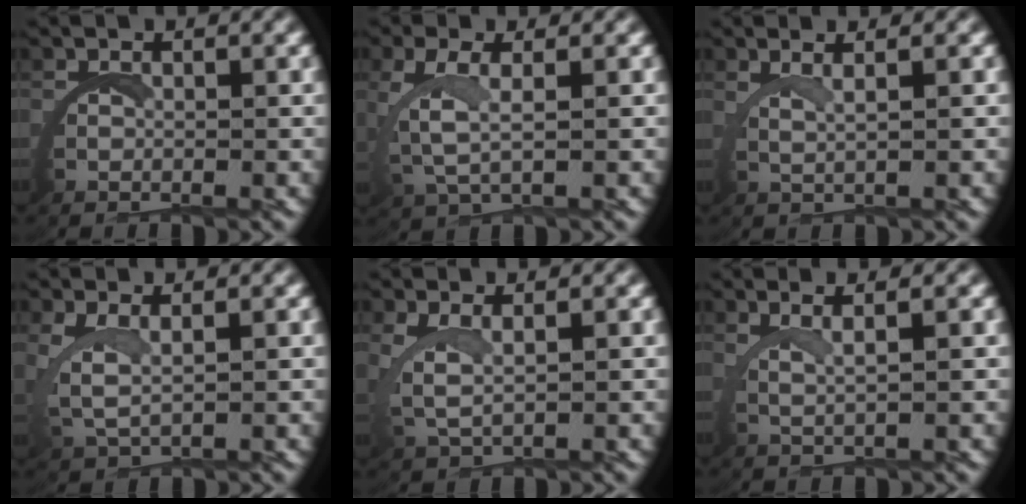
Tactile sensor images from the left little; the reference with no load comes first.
{"total": 3.1, "force": [1.2, 0.7, 2.7], "torque": [-0.078, -0.005, 0.032]}
{"total": 2.2, "force": [1.6, -0.8, 1.2], "torque": [-0.030, 0.001, 0.033]}
{"total": 2.8, "force": [1.4, 1.3, 2.1], "torque": [-0.069, -0.009, 0.037]}
{"total": 2.6, "force": [1.5, 1.0, 1.9], "torque": [-0.063, -0.007, 0.036]}
{"total": 2.4, "force": [1.8, -0.7, 1.5], "torque": [-0.036, 0.002, 0.035]}